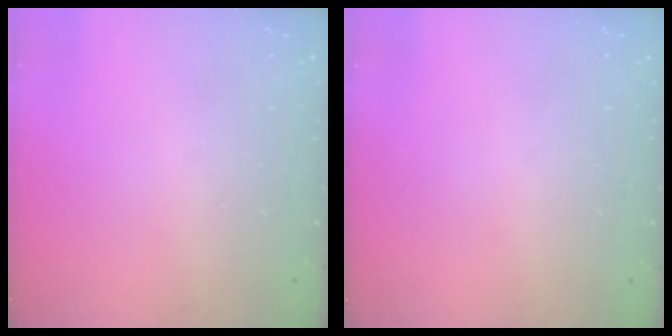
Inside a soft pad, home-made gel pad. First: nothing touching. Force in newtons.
{"total": 0.0}